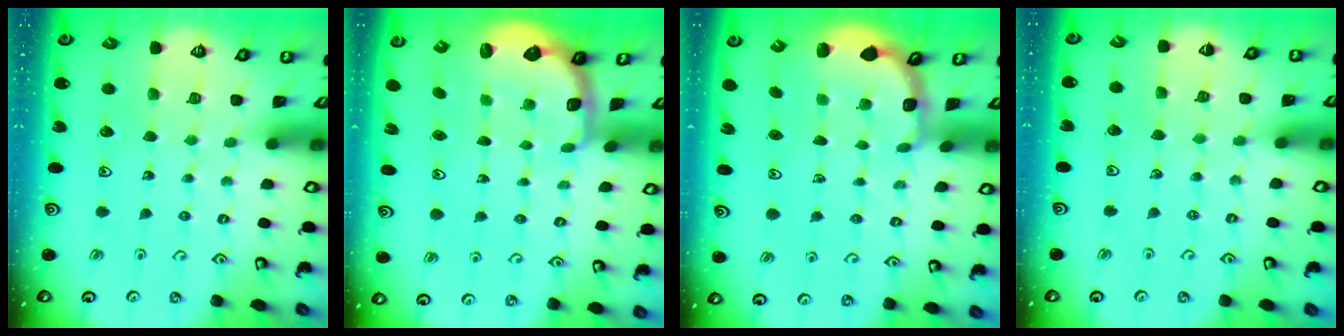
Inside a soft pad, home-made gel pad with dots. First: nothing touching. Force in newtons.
{"total": 2.6, "press": 2.0, "slide": 1.7}
{"total": 2.5, "press": 1.9, "slide": 1.6}
{"total": 2.5, "press": 2.5, "slide": 0.4}